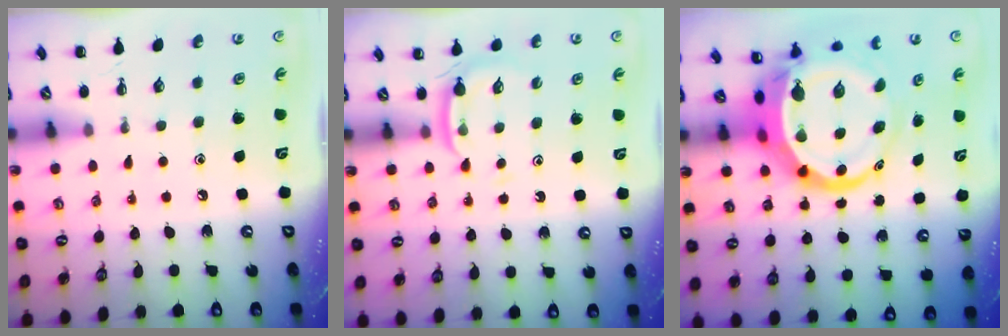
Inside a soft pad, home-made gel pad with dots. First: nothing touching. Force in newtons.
{"total": 3.9, "press": 3.7, "slide": 1.3}
{"total": 13.3, "press": 12.9, "slide": 3.4}